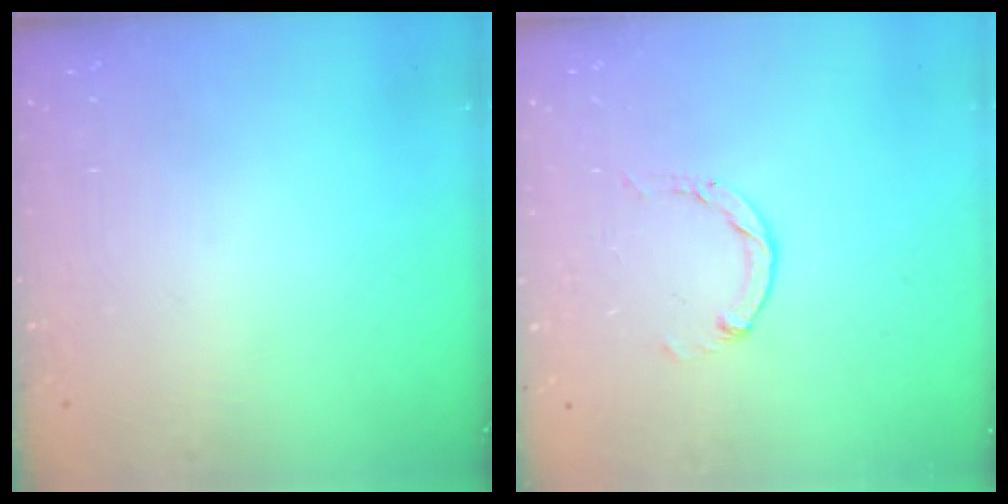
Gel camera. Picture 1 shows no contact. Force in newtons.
{"total": 1.1, "press": 1.1, "slide": 0.2}